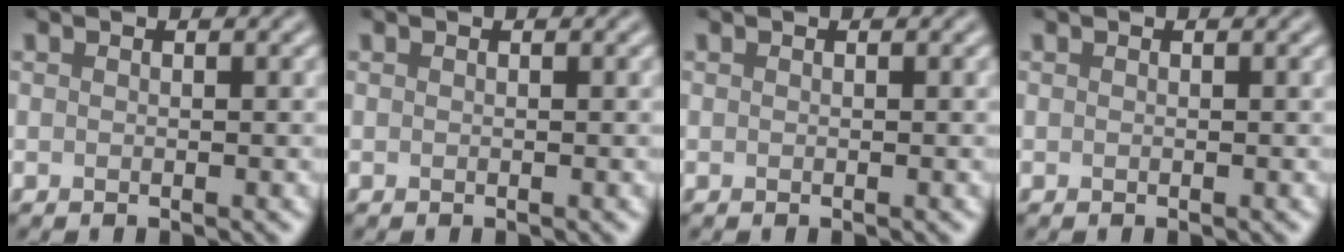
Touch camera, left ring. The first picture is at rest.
{"total": 0.0}
{"total": 0.0}
{"total": 0.0}